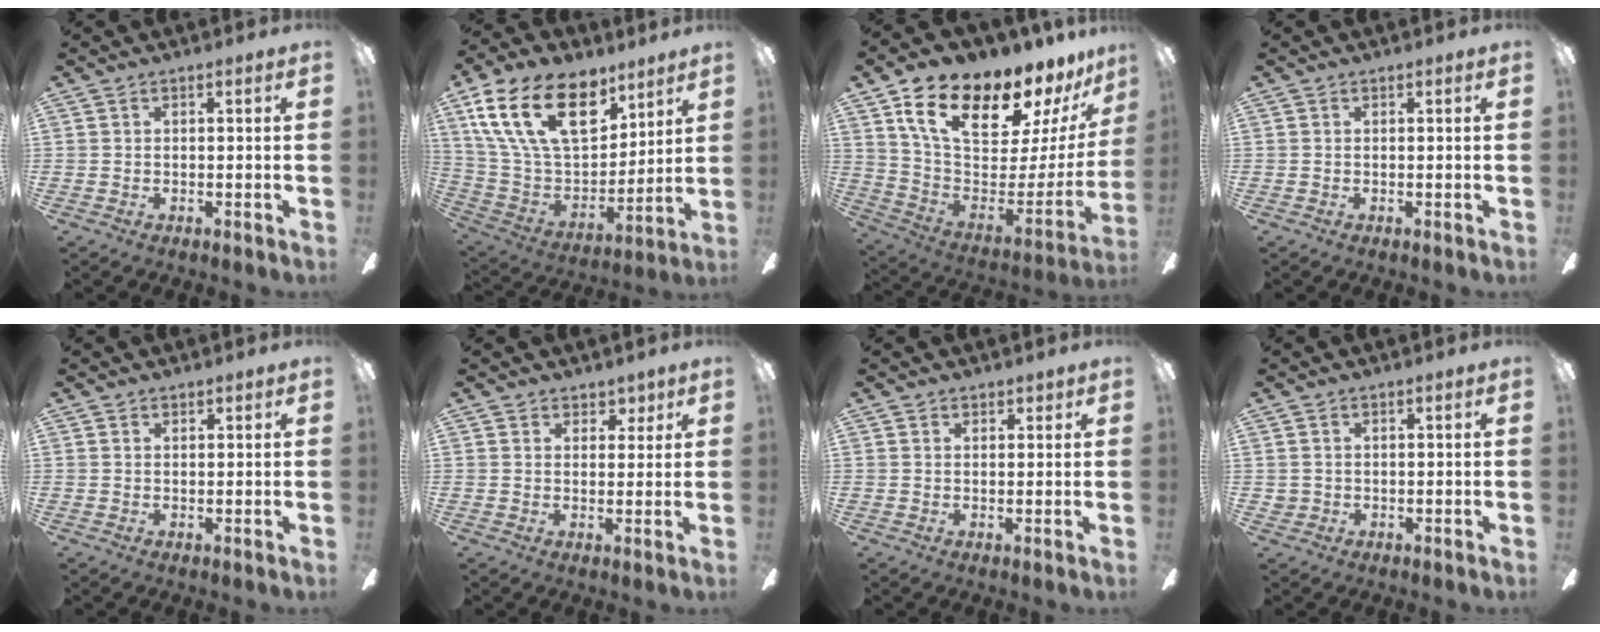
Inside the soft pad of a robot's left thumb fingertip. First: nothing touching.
{"total": 24.4, "force": [12.8, 13.6, 15.6], "torque": [-0.295, -0.059, 0.230]}
{"total": 19.5, "force": [14.1, 8.2, 10.7], "torque": [-0.184, -0.093, 0.245]}
{"total": 0.0}
{"total": 1.0, "force": [0.9, 0.5, 0.0], "torque": [0.000, -0.001, 0.018]}
{"total": 3.6, "force": [2.5, 2.6, 0.5], "torque": [0.005, -0.009, 0.042]}
{"total": 1.6, "force": [1.3, 1.0, 0.2], "torque": [-0.003, 0.001, 0.025]}
{"total": 1.5, "force": [0.5, 1.5, 0.1], "torque": [-0.004, 0.003, 0.007]}